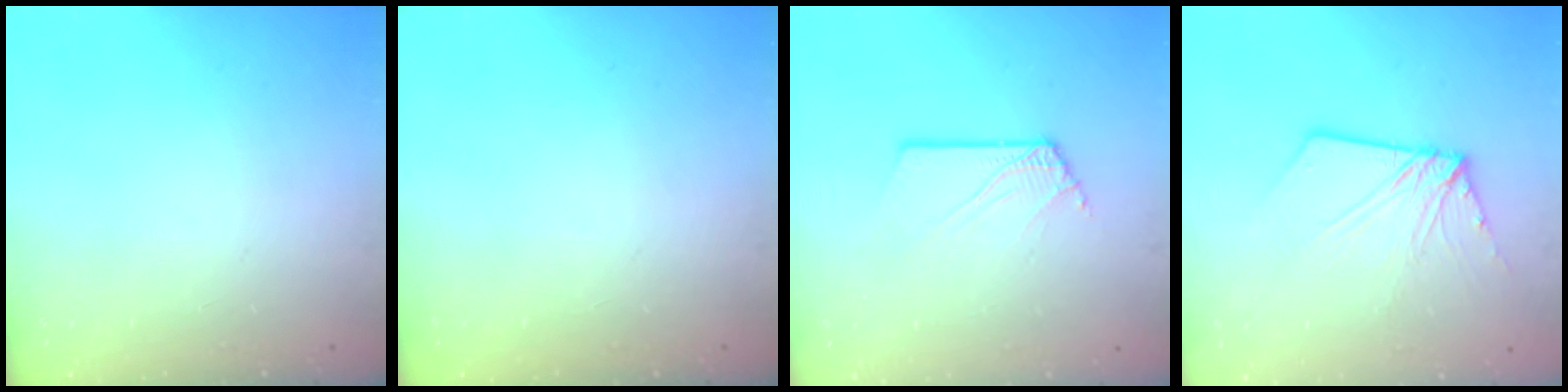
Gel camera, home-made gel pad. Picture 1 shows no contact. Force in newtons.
{"total": 0.0}
{"total": 2.6, "press": 2.6, "slide": 0.3}
{"total": 8.6, "press": 8.5, "slide": 1.0}